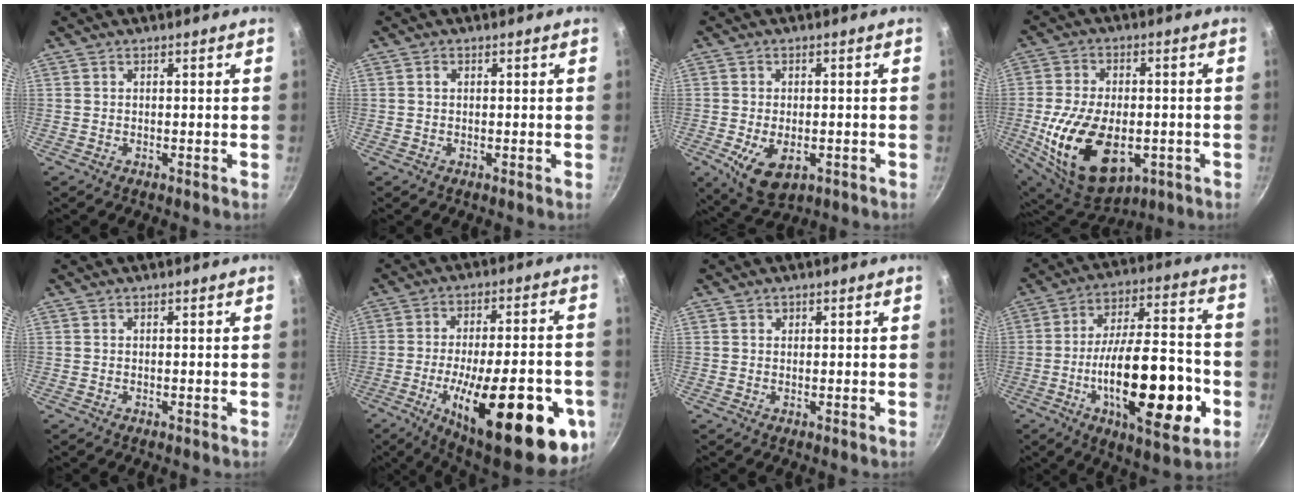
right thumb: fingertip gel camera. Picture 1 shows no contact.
{"total": 0.6, "force": [0.1, 0.5, 0.4], "torque": [-0.005, 0.004, 0.003]}
{"total": 8.4, "force": [-2.6, 4.9, 6.3], "torque": [-0.105, -0.009, -0.032]}
{"total": 20.2, "force": [-4.4, 12.4, 15.3], "torque": [-0.272, 0.001, -0.057]}
{"total": 0.0}
{"total": 29.4, "force": [-10.2, 10.0, 25.7], "torque": [-0.335, 0.009, -0.141]}
{"total": 0.7, "force": [0.4, 0.6, 0.1], "torque": [0.003, 0.002, 0.004]}
{"total": 24.7, "force": [-6.8, 9.1, 22.0], "torque": [-0.324, 0.033, -0.102]}